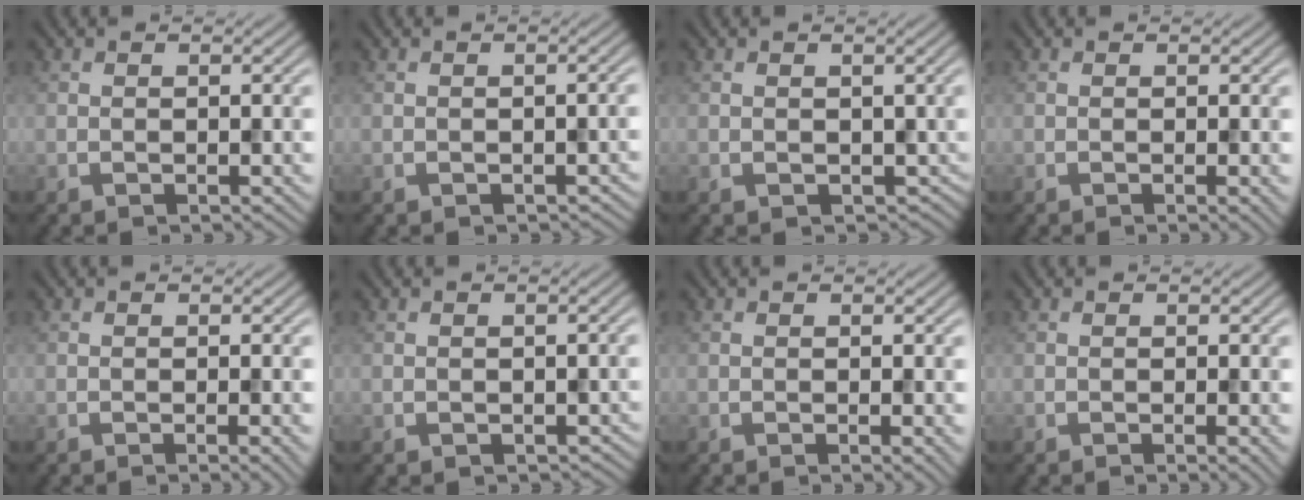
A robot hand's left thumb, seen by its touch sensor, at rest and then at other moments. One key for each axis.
{"total": 0.8, "fx": -0.5, "fy": 0.3, "fz": 0.5, "tx": -0.009, "ty": -0.003, "tz": -0.005}
{"total": 2.4, "fx": 0.3, "fy": 2.1, "fz": 1.2, "tx": -0.027, "ty": -0.015, "tz": 0.006}
{"total": 0.9, "fx": -0.2, "fy": 0.1, "fz": 0.9, "tx": -0.014, "ty": -0.003, "tz": -0.005}
{"total": 1.5, "fx": -0.4, "fy": 0.2, "fz": 1.5, "tx": -0.021, "ty": -0.001, "tz": -0.008}
{"total": 0.8, "fx": -0.3, "fy": 0.6, "fz": 0.3, "tx": -0.008, "ty": -0.008, "tz": -0.004}
{"total": 0.8, "fx": -0.1, "fy": 0.1, "fz": 0.8, "tx": -0.012, "ty": -0.004, "tz": -0.004}
{"total": 1.1, "fx": -0.3, "fy": 0.1, "fz": 1.1, "tx": -0.017, "ty": -0.003, "tz": -0.006}